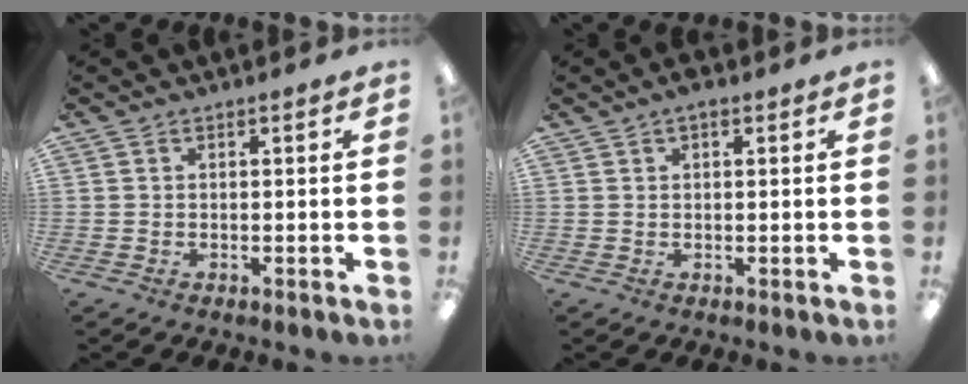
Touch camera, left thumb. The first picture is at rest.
{"total": 1.8, "force": [1.0, 0.7, 1.3], "torque": [-0.026, 0.002, 0.018]}